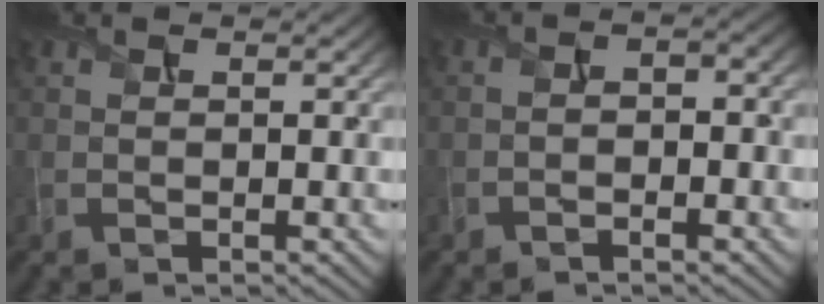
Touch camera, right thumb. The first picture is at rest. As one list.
[{"total": 2.8, "force": [-1.5, 0.8, 2.2], "torque": [-0.042, 0.001, -0.030]}]